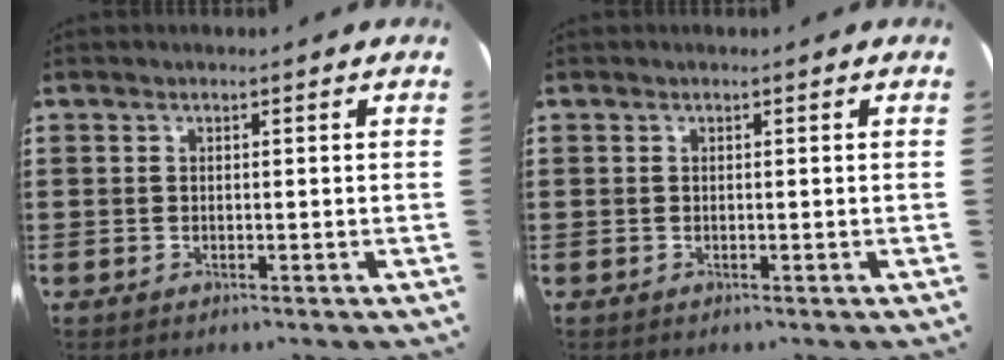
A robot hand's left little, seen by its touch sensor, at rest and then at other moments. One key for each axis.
{"total": 0.0}